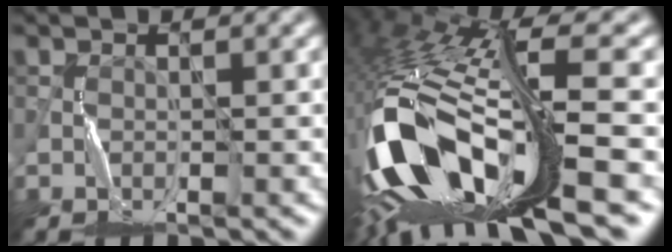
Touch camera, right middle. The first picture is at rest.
{"total": 17.1, "force": [-6.4, 5.8, 14.7], "torque": [-0.307, -0.017, -0.095]}